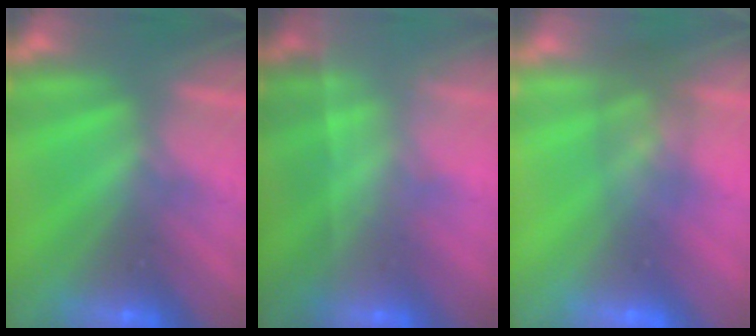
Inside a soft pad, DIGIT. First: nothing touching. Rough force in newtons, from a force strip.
{"total": 1.8}
{"total": 7.1}